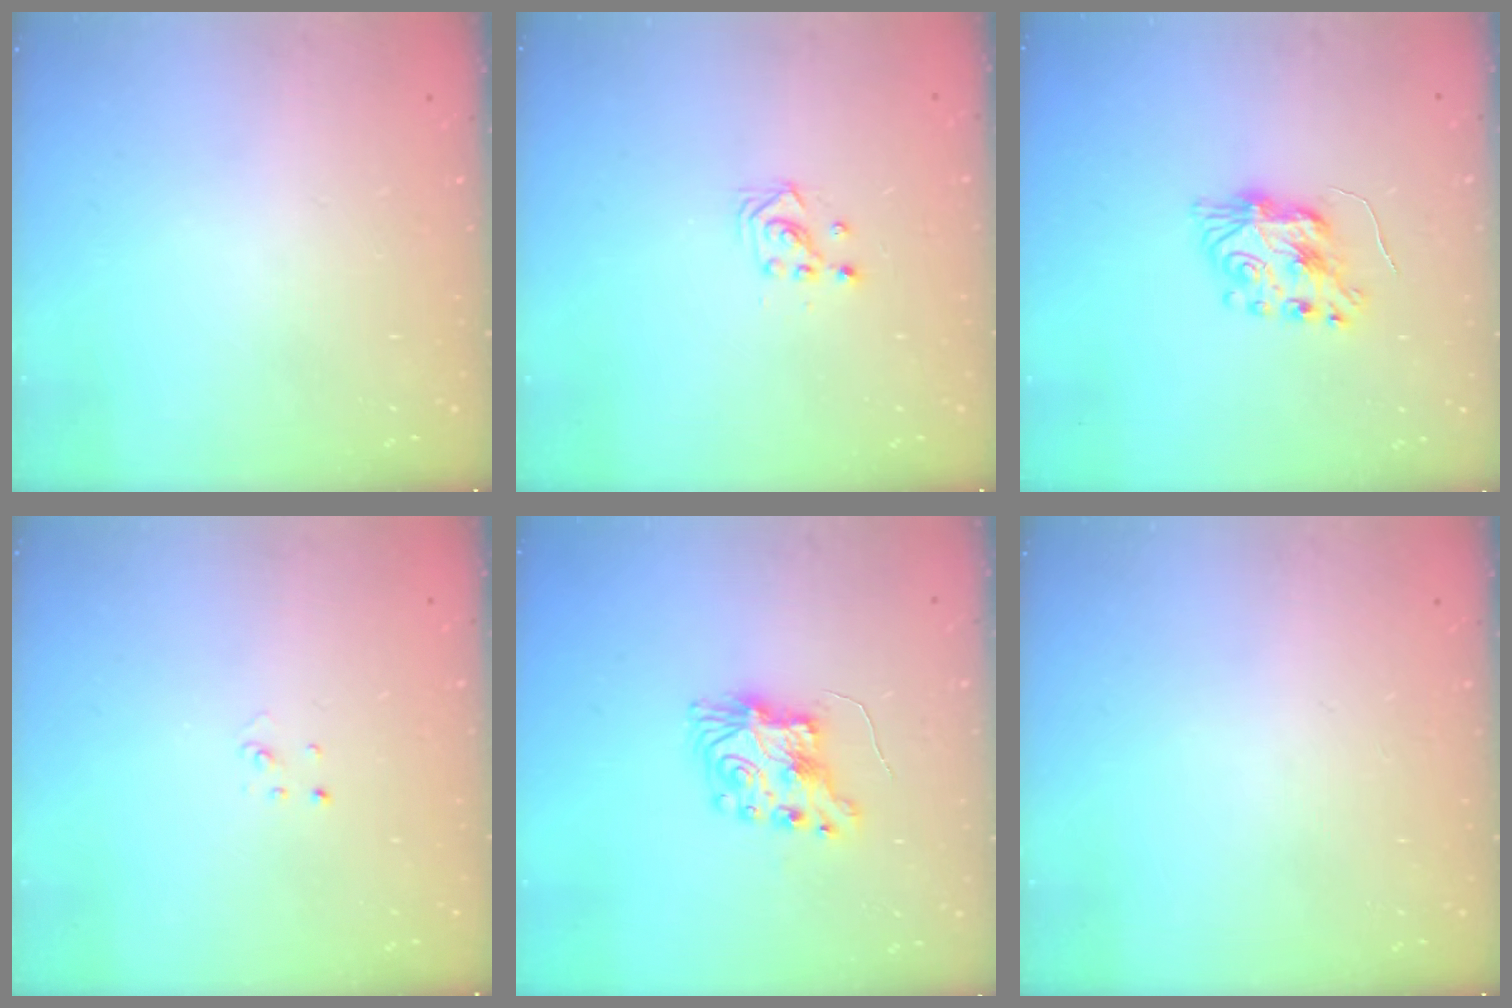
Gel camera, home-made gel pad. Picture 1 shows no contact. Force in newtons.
{"total": 2.9, "press": 2.9, "slide": 0.3}
{"total": 8.7, "press": 8.6, "slide": 0.6}
{"total": 2.0, "press": 2.0, "slide": 0.1}
{"total": 8.4, "press": 8.4, "slide": 0.2}
{"total": 0.0}